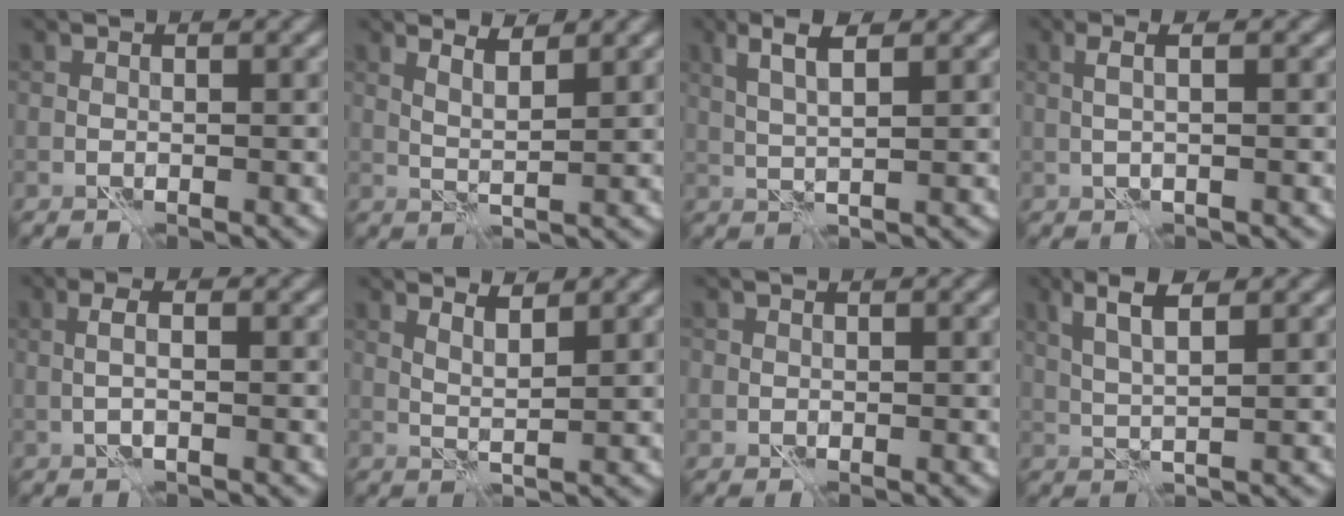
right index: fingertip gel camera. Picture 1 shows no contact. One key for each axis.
{"total": 2.4, "fx": 1.6, "fy": 0.4, "fz": 1.7, "tx": -0.028, "ty": -0.003, "tz": 0.028}
{"total": 3.3, "fx": 1.5, "fy": 0.6, "fz": 2.9, "tx": -0.058, "ty": 0.002, "tz": 0.029}
{"total": 1.9, "fx": 0.4, "fy": 0.3, "fz": 1.8, "tx": -0.030, "ty": 0.001, "tz": 0.005}
{"total": 1.9, "fx": 0.0, "fy": 0.4, "fz": 1.8, "tx": -0.040, "ty": 0.005, "tz": -0.003}
{"total": 2.1, "fx": 1.5, "fy": 0.4, "fz": 1.5, "tx": -0.025, "ty": -0.004, "tz": 0.026}
{"total": 0.7, "fx": 0.0, "fy": 0.7, "fz": 0.0, "tx": 0.008, "ty": -0.004, "tz": -0.001}
{"total": 3.7, "fx": 1.8, "fy": 0.7, "fz": 3.1, "tx": -0.066, "ty": 0.002, "tz": 0.034}